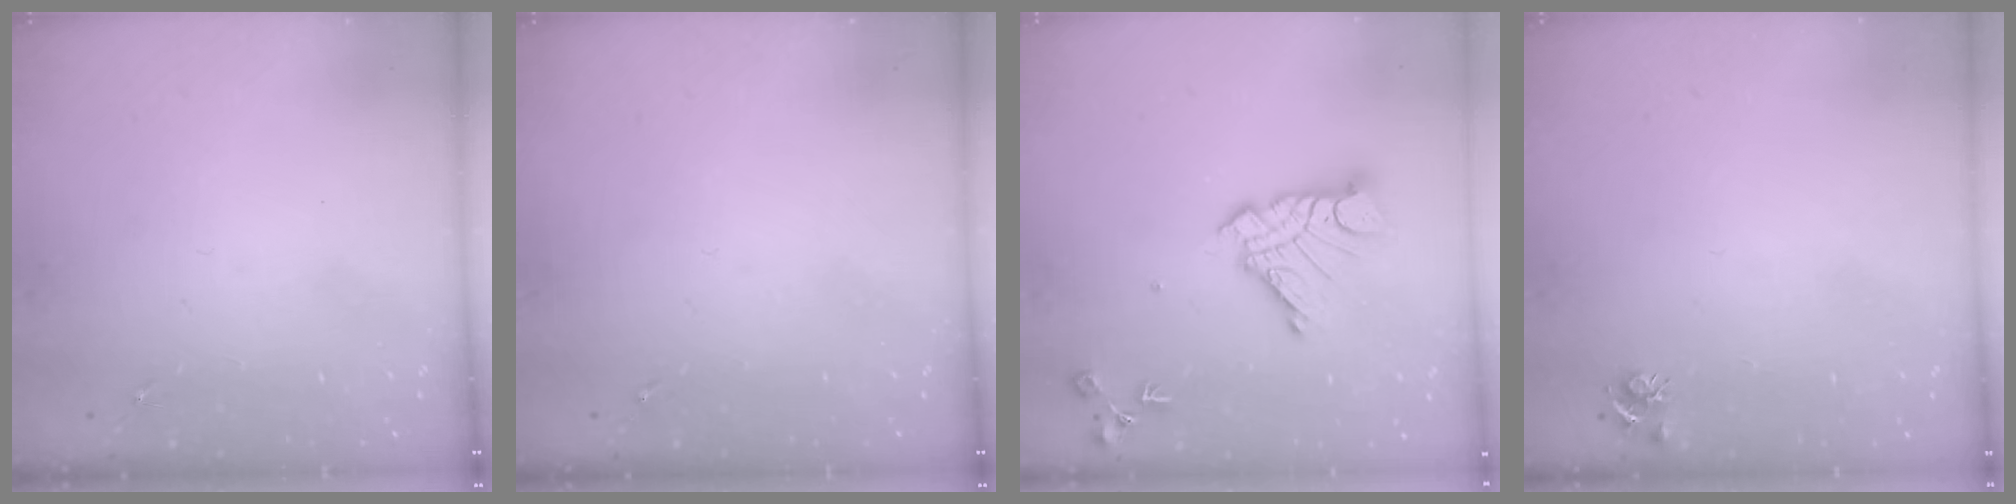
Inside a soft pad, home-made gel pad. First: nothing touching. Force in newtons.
{"total": 0.0}
{"total": 14.2, "press": 14.2, "slide": 1.3}
{"total": 4.8, "press": 4.7, "slide": 0.7}